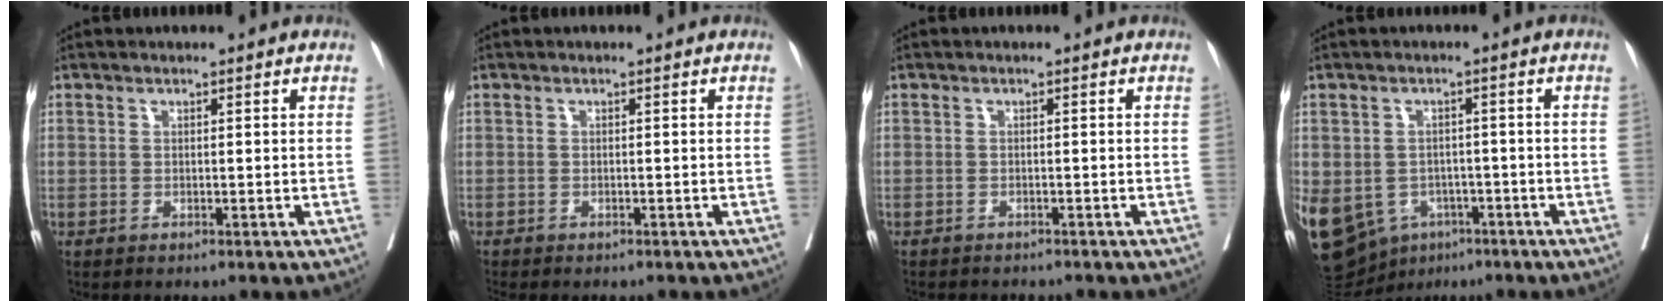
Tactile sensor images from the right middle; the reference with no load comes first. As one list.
[{"total": 2.0, "force": [-1.8, 0.5, 0.7], "torque": [-0.009, -0.004, -0.027]}, {"total": 4.3, "force": [-3.8, 1.3, 1.5], "torque": [-0.018, -0.004, -0.050]}, {"total": 25.2, "force": [-10.4, 20.0, 11.2], "torque": [-0.369, -0.014, -0.141]}]